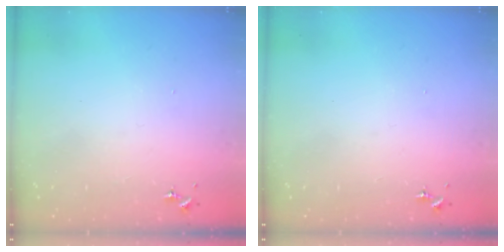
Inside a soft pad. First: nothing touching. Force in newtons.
{"total": 0.0}